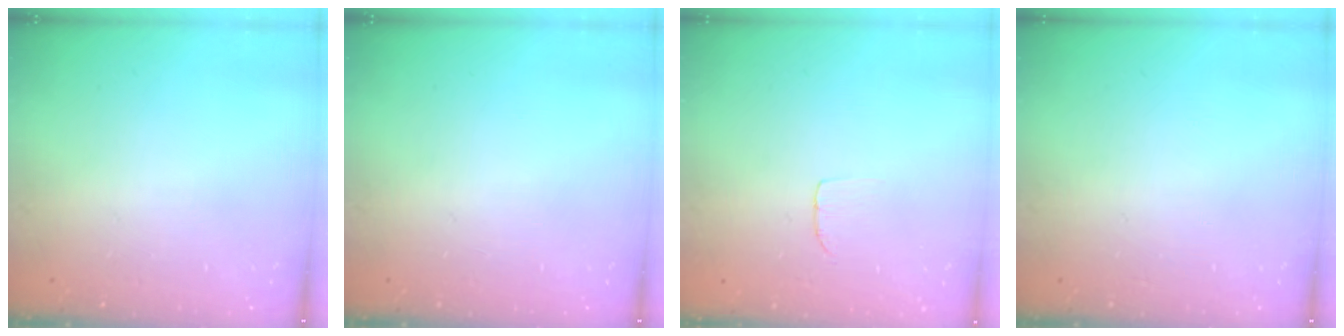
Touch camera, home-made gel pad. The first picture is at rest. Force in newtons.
{"total": 0.0}
{"total": 3.1, "press": 3.0, "slide": 0.3}
{"total": 0.0}